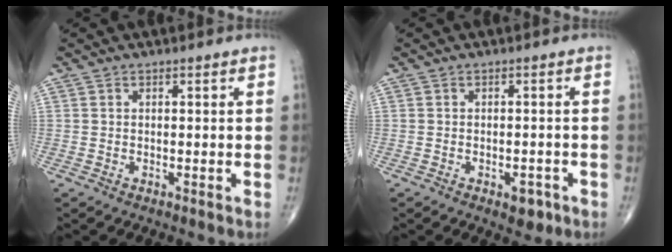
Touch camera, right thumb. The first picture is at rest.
{"total": 3.3, "force": [-1.7, 1.8, 2.2], "torque": [-0.014, 0.007, -0.018]}